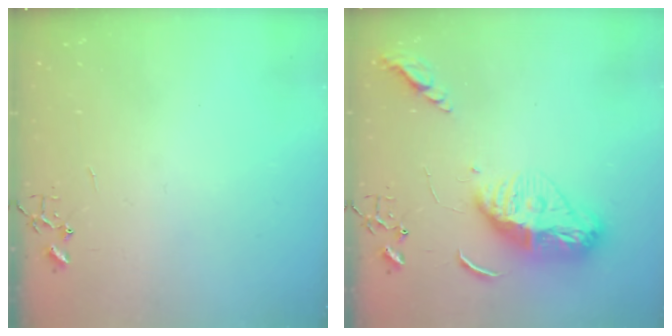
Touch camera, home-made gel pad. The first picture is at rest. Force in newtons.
{"total": 14.6, "press": 14.5, "slide": 1.2}